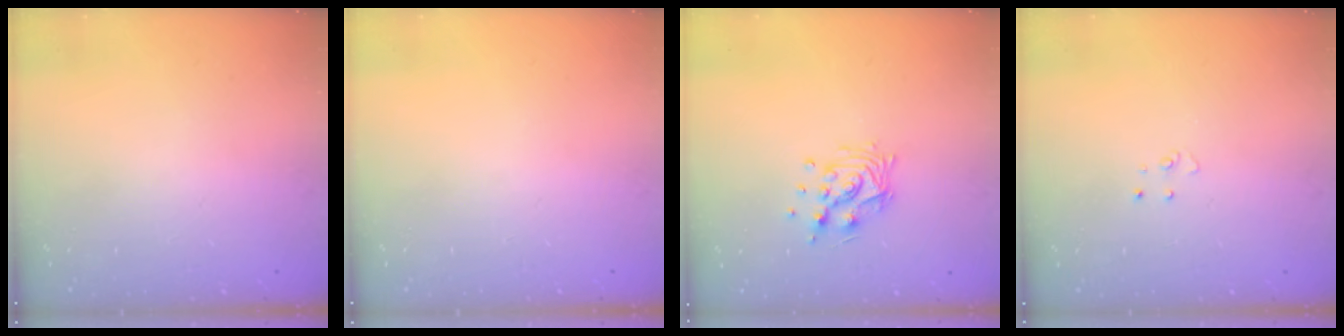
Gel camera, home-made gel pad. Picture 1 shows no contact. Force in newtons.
{"total": 0.0}
{"total": 10.9, "press": 10.8, "slide": 0.9}
{"total": 2.9, "press": 2.9, "slide": 0.2}